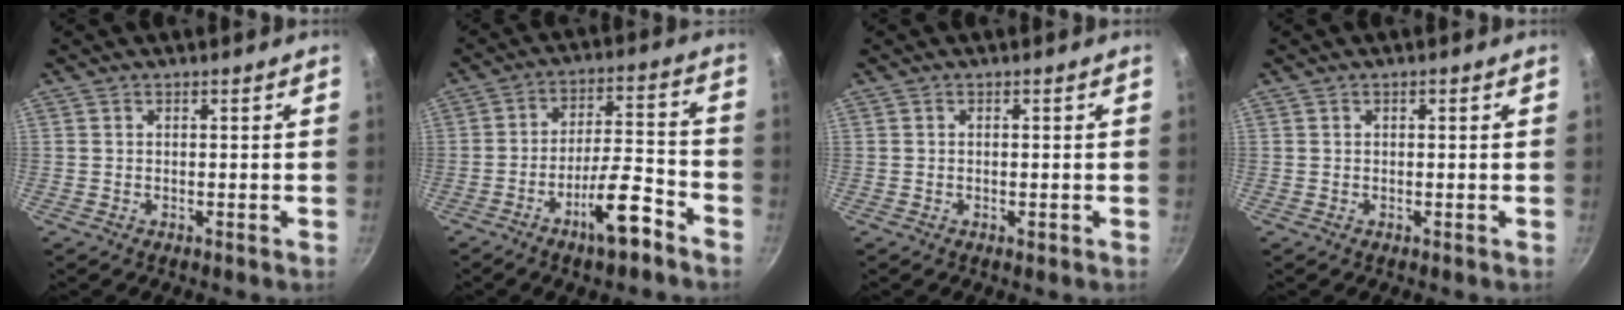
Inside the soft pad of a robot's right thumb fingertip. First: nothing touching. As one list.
[{"total": 11.1, "force": [-6.5, 2.9, 8.5], "torque": [-0.127, 0.052, -0.101]}, {"total": 0.7, "force": [-0.2, 0.4, 0.6], "torque": [-0.009, 0.001, -0.003]}, {"total": 0.8, "force": [0.4, 0.2, 0.6], "torque": [-0.011, 0.004, 0.006]}]